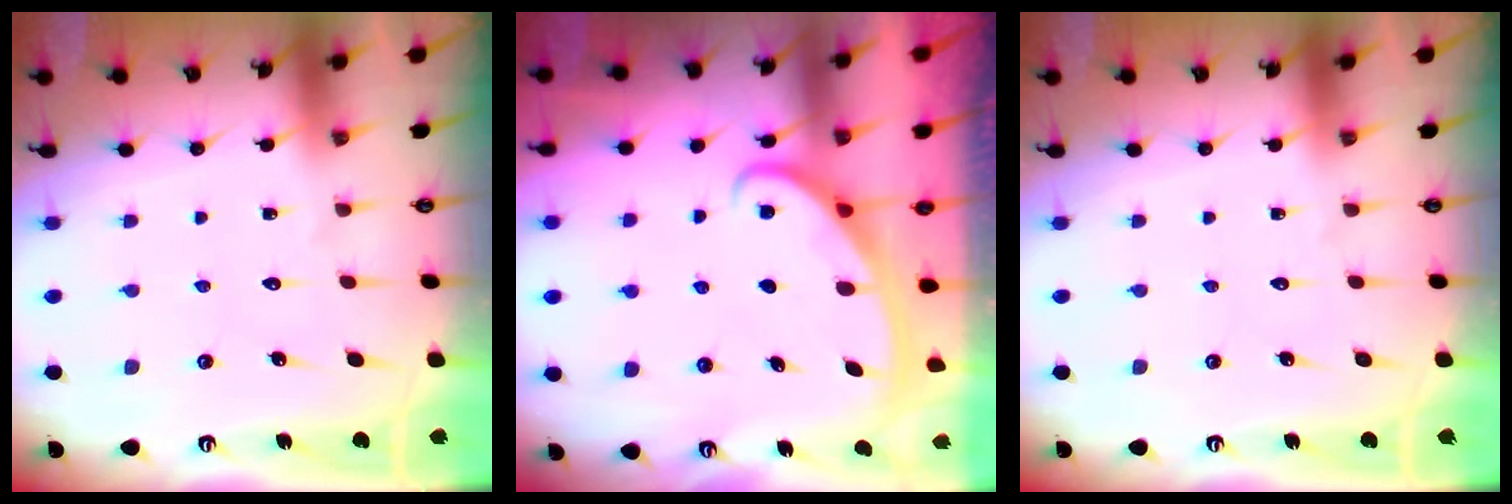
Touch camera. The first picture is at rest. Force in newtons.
{"total": 3.0, "press": 3.0, "slide": 0.4}
{"total": 0.0}